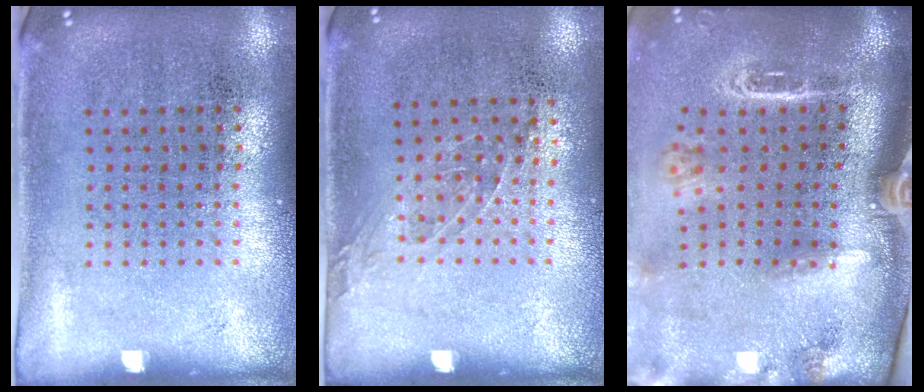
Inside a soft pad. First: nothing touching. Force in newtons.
{"total": 1.0, "press": 0.7, "slide": 0.6}
{"total": 3.1, "press": 2.1, "slide": 2.3}